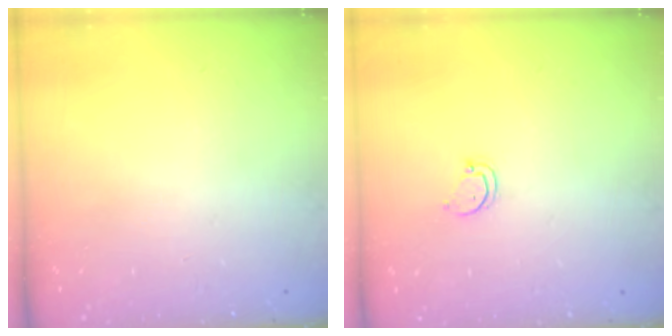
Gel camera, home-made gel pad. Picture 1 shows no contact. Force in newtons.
{"total": 2.6, "press": 2.6, "slide": 0.3}